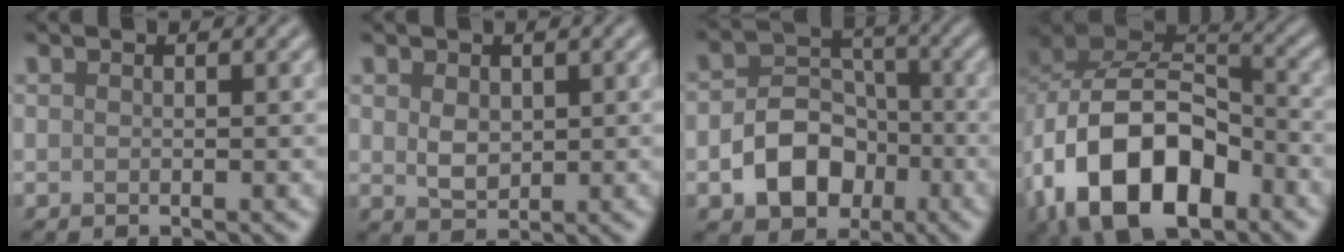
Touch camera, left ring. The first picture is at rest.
{"total": 2.3, "force": [0.5, 1.6, 1.6], "torque": [-0.032, -0.003, 0.014]}
{"total": 6.4, "force": [-2.3, 4.8, 3.6], "torque": [-0.054, -0.006, -0.037]}
{"total": 13.5, "force": [-5.3, 8.2, 9.3], "torque": [-0.174, -0.013, -0.098]}